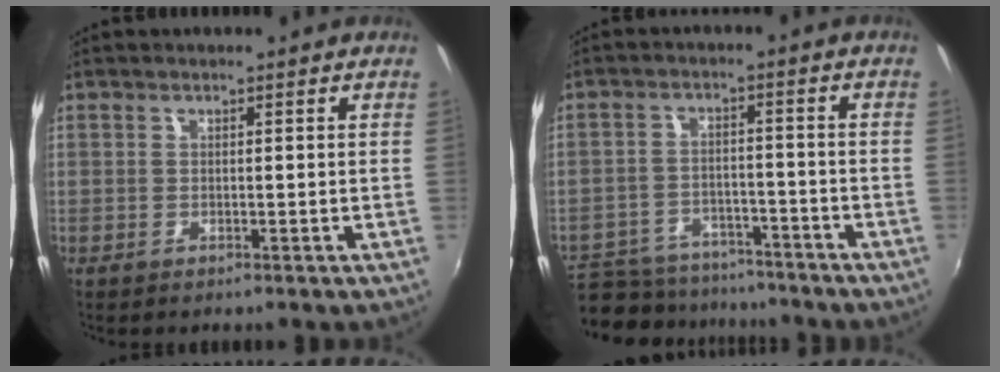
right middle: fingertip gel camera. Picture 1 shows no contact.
{"total": 17.6, "force": [-14.6, 7.6, 6.4], "torque": [-0.168, -0.005, -0.213]}